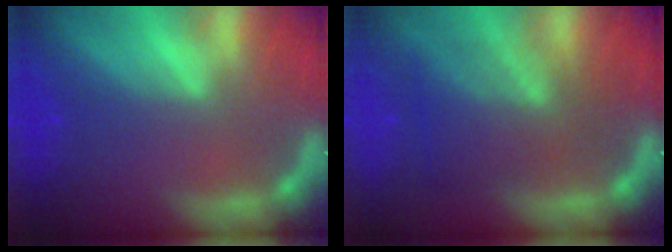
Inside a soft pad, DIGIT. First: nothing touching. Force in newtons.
{"total": 6.5}